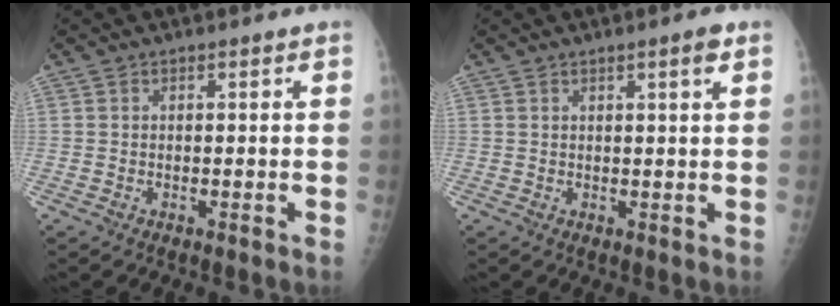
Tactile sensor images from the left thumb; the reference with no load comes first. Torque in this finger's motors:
{"motor_torque": [-0.24, 0.25, -0.04, -0.08, 0.05]}